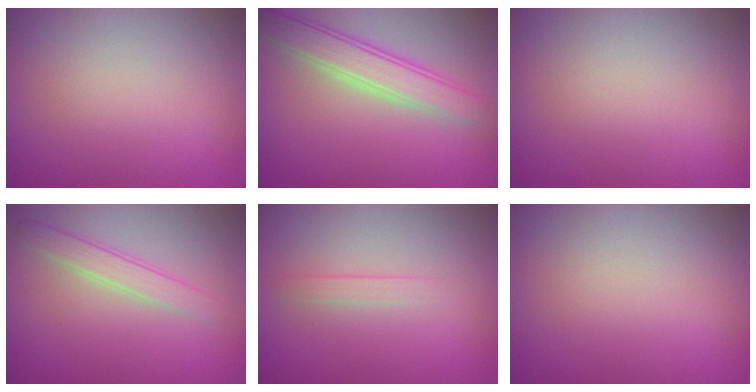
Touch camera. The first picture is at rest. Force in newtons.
{"total": 4.0, "press": 4.0, "slide": 0.4}
{"total": 0.0}
{"total": 2.1, "press": 2.1, "slide": 0.0}
{"total": 0.9, "press": 0.9, "slide": 0.1}
{"total": 0.0}